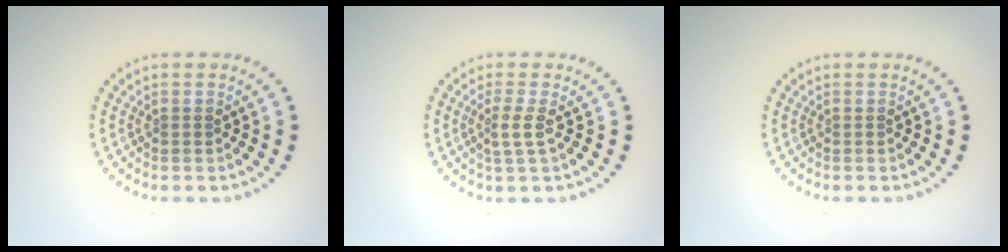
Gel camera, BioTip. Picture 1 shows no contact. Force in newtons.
{"total": 1.7, "press": 1.2, "slide": 1.1}
{"total": 0.0}